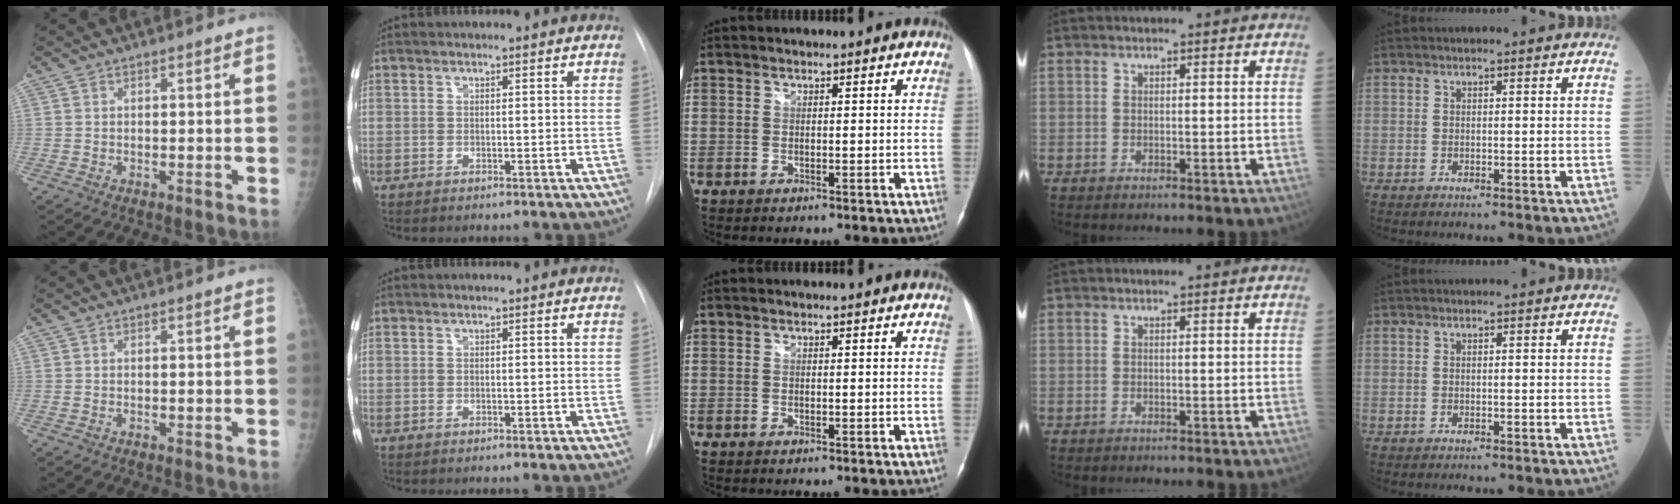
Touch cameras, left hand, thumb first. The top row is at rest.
{}